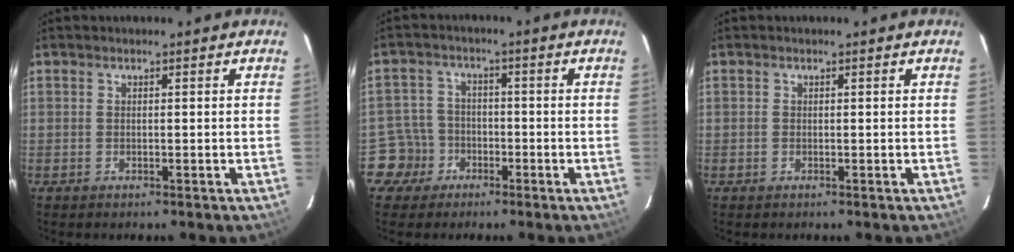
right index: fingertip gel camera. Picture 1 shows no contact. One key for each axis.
{"total": 5.5, "fx": -2.8, "fy": 4.7, "fz": -0.3, "tx": -0.005, "ty": 0.025, "tz": -0.054}
{"total": 0.0}